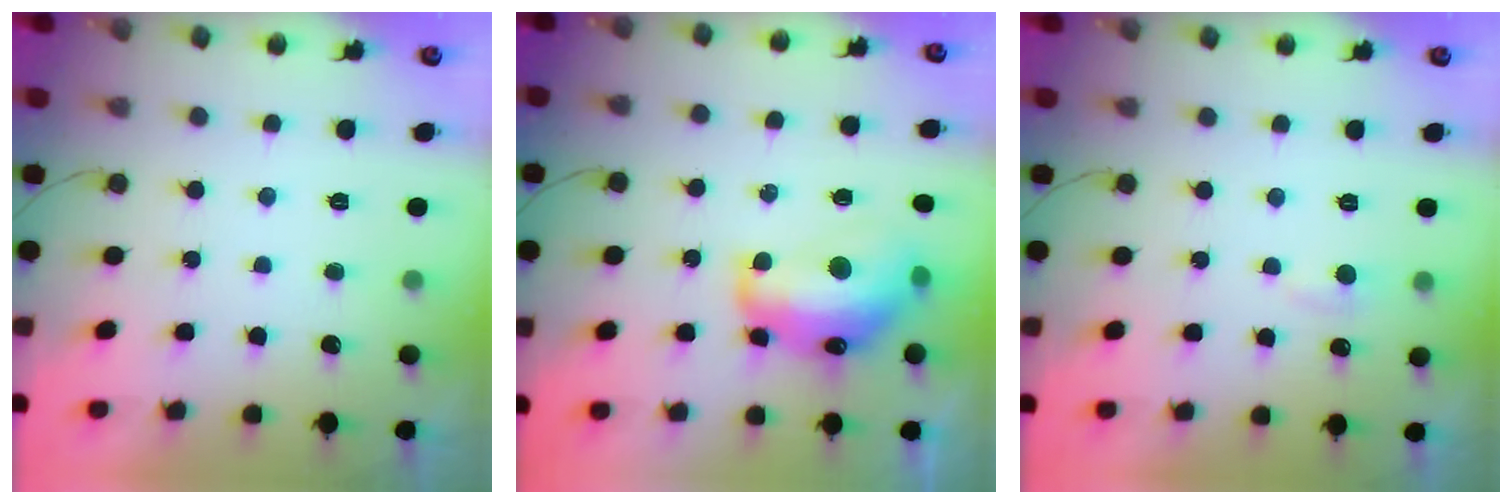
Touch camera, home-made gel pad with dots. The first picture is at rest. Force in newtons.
{"total": 16.1, "press": 16.0, "slide": 1.5}
{"total": 4.0, "press": 3.9, "slide": 0.5}